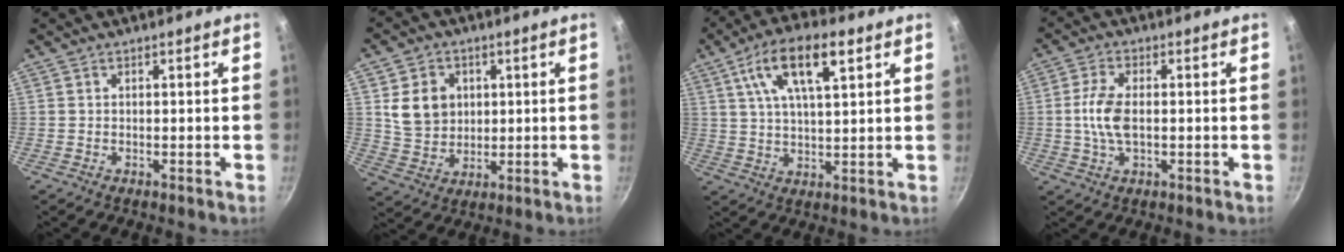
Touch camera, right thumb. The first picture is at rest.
{"total": 9.3, "force": [2.1, 7.9, 4.4], "torque": [-0.052, -0.008, 0.044]}
{"total": 13.2, "force": [5.8, 5.1, 10.7], "torque": [-0.178, 0.000, 0.099]}
{"total": 6.9, "force": [-0.1, 3.6, 5.8], "torque": [-0.120, 0.009, -0.004]}